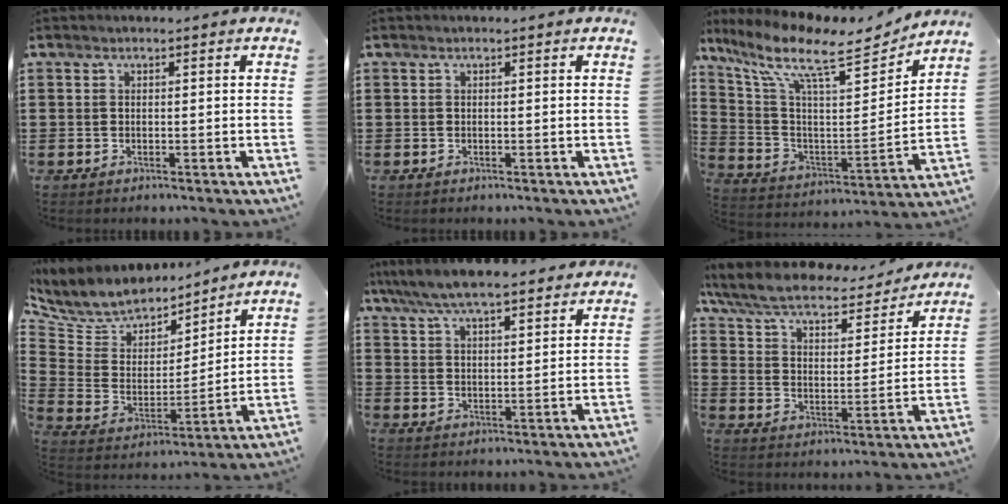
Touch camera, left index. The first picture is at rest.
{"total": 0.0}
{"total": 12.3, "force": [9.3, 2.7, 7.5], "torque": [-0.167, -0.063, 0.152]}
{"total": 6.7, "force": [5.9, 3.1, 0.1], "torque": [-0.050, -0.046, 0.105]}
{"total": 6.5, "force": [5.9, 1.1, 2.5], "torque": [-0.070, -0.019, 0.106]}
{"total": 7.3, "force": [6.4, 1.2, 3.3], "torque": [-0.092, -0.041, 0.107]}